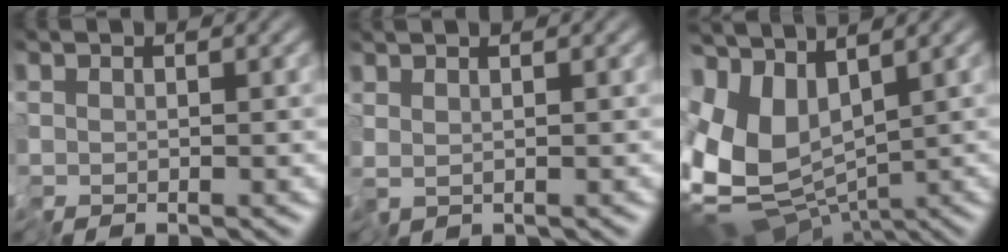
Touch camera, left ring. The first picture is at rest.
{"total": 1.1, "force": [0.8, -0.5, 0.5], "torque": [-0.009, -0.002, 0.022]}
{"total": 9.0, "force": [0.3, 5.3, 7.3], "torque": [-0.167, -0.008, 0.010]}